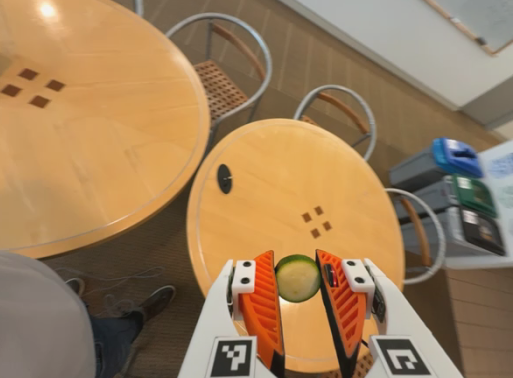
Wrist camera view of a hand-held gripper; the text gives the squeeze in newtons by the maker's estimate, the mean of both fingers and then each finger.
{"total": 10.1, "left": 10.5, "right": 9.8}